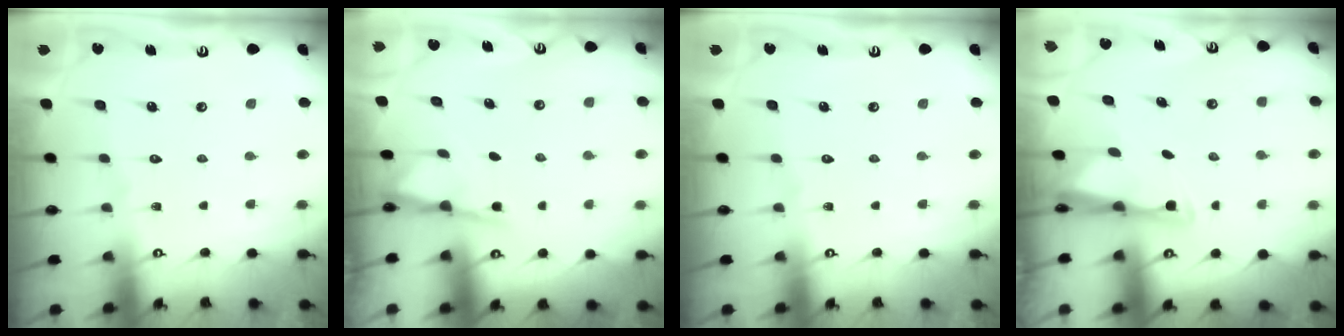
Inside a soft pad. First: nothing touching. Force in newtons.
{"total": 2.2, "press": 2.2, "slide": 0.3}
{"total": 0.0}
{"total": 2.6, "press": 2.5, "slide": 0.4}